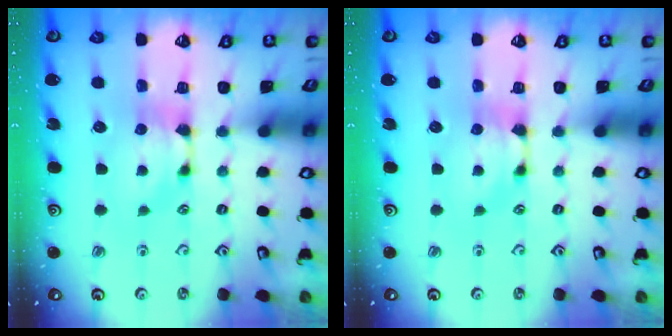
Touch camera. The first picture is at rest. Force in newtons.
{"total": 0.0}